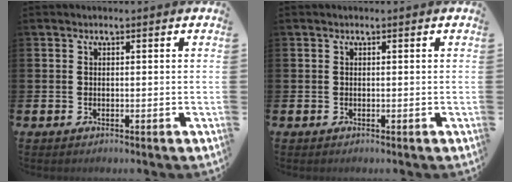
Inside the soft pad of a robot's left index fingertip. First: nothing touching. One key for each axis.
{"total": 0.0}